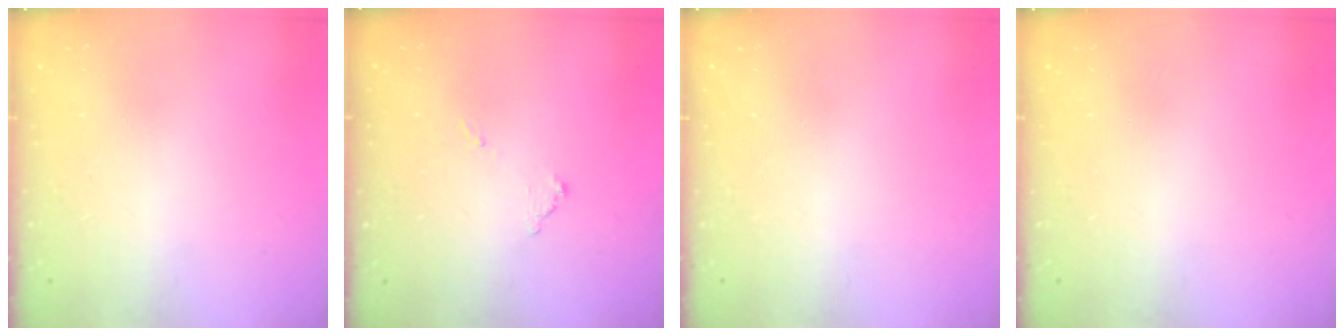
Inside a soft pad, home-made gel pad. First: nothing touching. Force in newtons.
{"total": 6.9, "press": 6.9, "slide": 0.2}
{"total": 0.0}
{"total": 0.0}